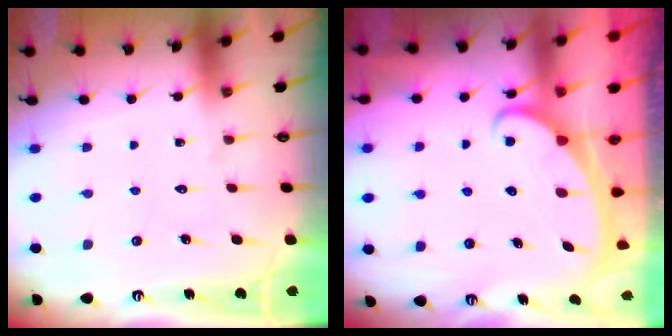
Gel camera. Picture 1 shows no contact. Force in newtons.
{"total": 2.3, "press": 2.3, "slide": 0.3}